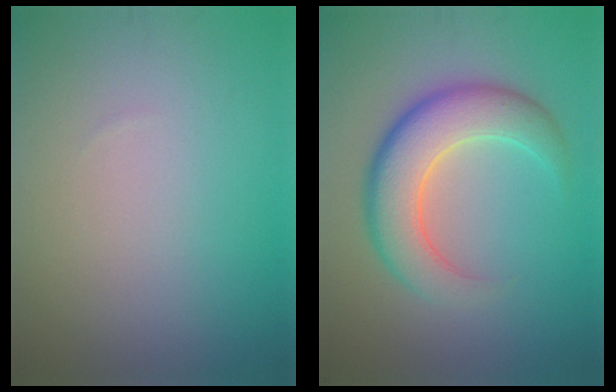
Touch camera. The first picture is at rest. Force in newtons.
{"total": 7.3, "press": 7.3, "slide": 0.4}